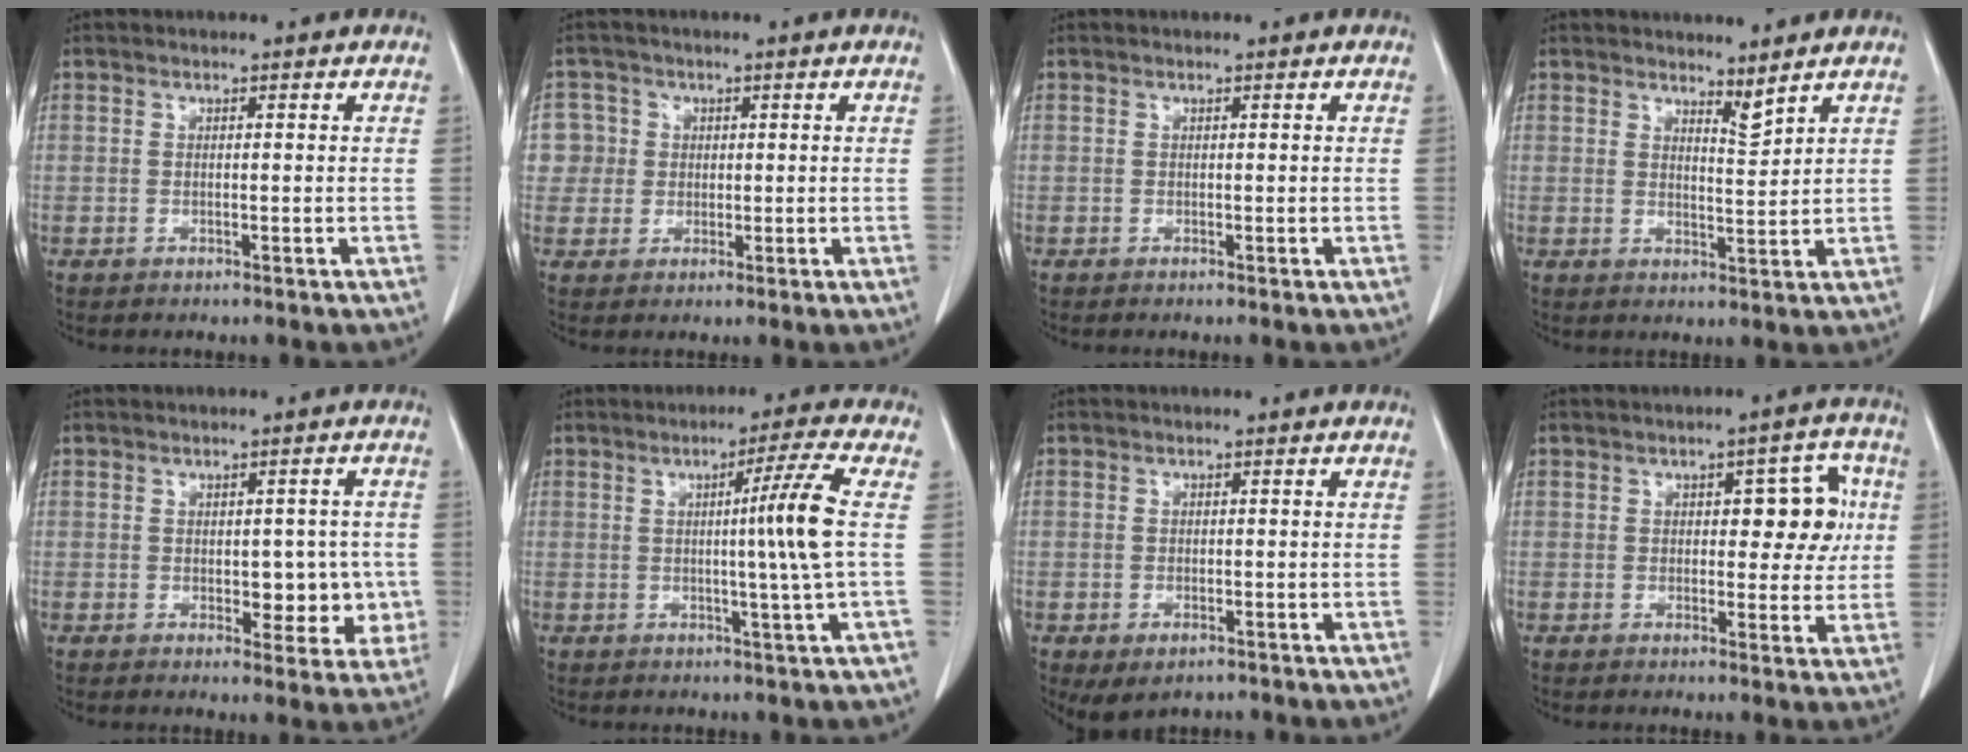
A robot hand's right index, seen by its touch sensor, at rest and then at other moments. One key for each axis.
{"total": 5.3, "fx": 0.9, "fy": 5.2, "fz": 0.1, "tx": 0.009, "ty": 0.016, "tz": 0.019}
{"total": 0.0}
{"total": 2.5, "fx": 2.3, "fy": 0.1, "fz": 0.9, "tx": -0.018, "ty": -0.012, "tz": 0.044}
{"total": 6.2, "fx": -0.7, "fy": 3.6, "fz": 5.0, "tx": -0.043, "ty": 0.009, "tz": -0.001}
{"total": 6.9, "fx": 0.4, "fy": -2.5, "fz": 6.4, "tx": -0.102, "ty": -0.004, "tz": 0.009}
{"total": 3.6, "fx": -2.1, "fy": 1.9, "fz": 2.2, "tx": -0.039, "ty": -0.007, "tz": -0.022}
{"total": 7.1, "fx": 1.2, "fy": 3.3, "fz": 6.2, "tx": -0.066, "ty": 0.024, "tz": 0.018}